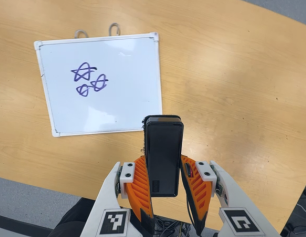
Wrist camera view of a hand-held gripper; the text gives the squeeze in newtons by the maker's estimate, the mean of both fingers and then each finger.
{"total": 4.6, "left": 3.2, "right": 5.9}